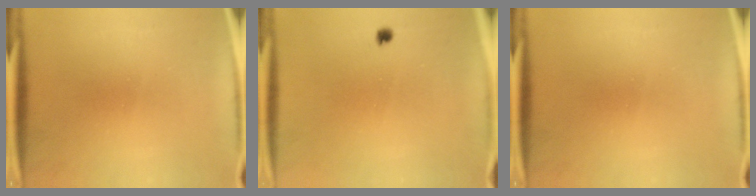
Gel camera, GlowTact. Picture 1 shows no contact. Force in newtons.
{"total": 1.0}
{"total": 0.0}